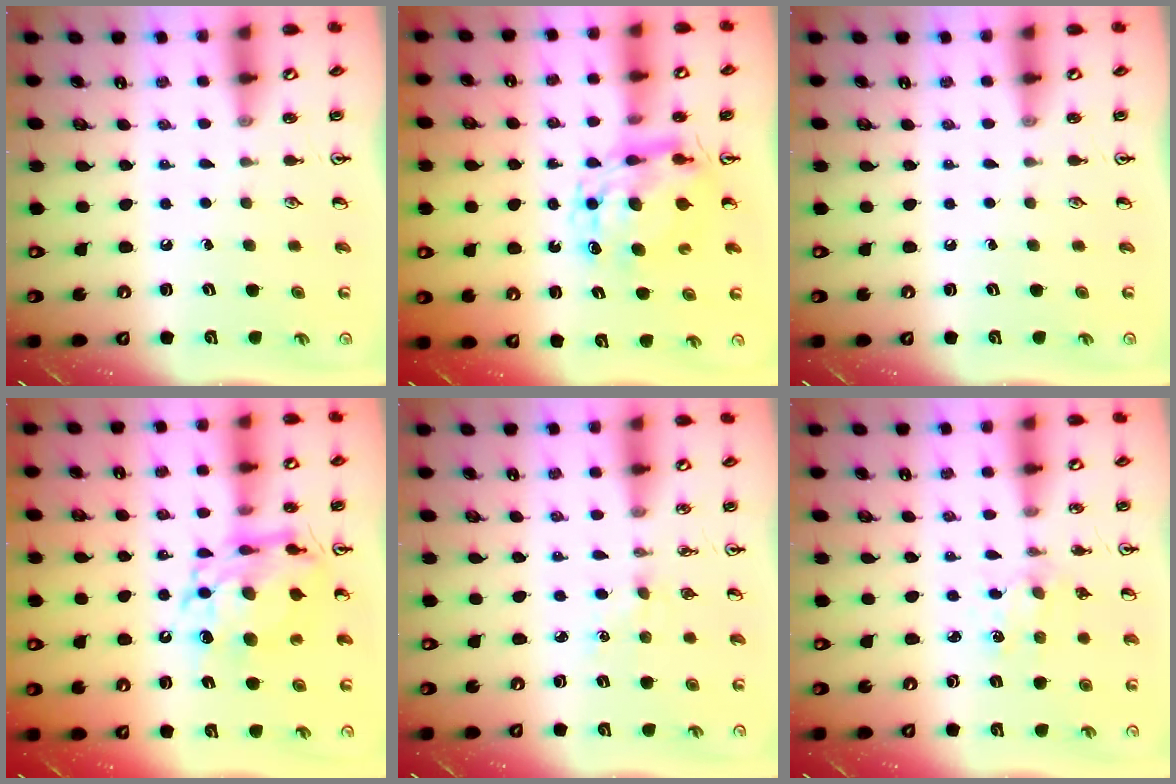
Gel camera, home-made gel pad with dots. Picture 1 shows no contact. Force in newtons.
{"total": 9.5, "press": 9.5, "slide": 1.0}
{"total": 0.0}
{"total": 13.7, "press": 13.7, "slide": 1.4}
{"total": 2.5, "press": 2.5, "slide": 0.4}
{"total": 1.8, "press": 1.8, "slide": 0.3}